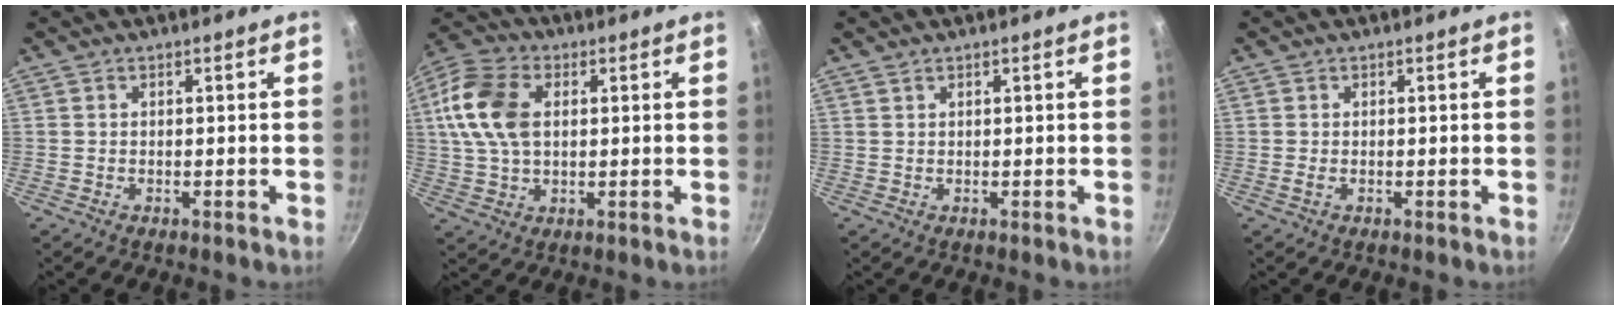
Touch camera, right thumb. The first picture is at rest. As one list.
[{"total": 13.1, "force": [2.4, 8.6, 9.6], "torque": [-0.177, 0.012, 0.036]}, {"total": 0.6, "force": [0.6, 0.1, 0.1], "torque": [-0.003, -0.004, 0.014]}, {"total": 0.5, "force": [-0.1, 0.3, 0.4], "torque": [-0.011, -0.001, -0.002]}]